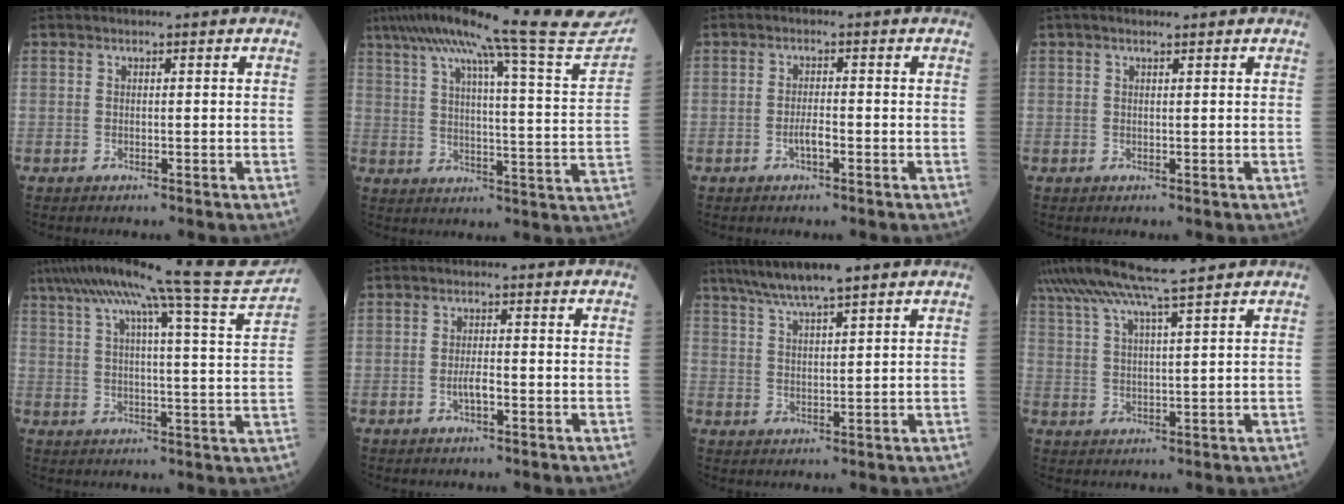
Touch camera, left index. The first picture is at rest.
{"total": 26.9, "force": [23.3, -0.2, 13.4], "torque": [-0.215, -0.046, 0.297]}
{"total": 2.0, "force": [-0.9, 0.4, 1.8], "torque": [-0.033, 0.002, -0.016]}
{"total": 2.0, "force": [1.5, 0.2, 1.3], "torque": [-0.025, 0.019, 0.023]}
{"total": 19.6, "force": [16.8, -1.9, 9.9], "torque": [-0.169, -0.024, 0.224]}
{"total": 2.1, "force": [-0.8, 0.4, 1.9], "torque": [-0.036, 0.001, -0.013]}
{"total": 8.3, "force": [6.5, 0.5, 5.1], "torque": [-0.093, 0.026, 0.113]}
{"total": 11.6, "force": [9.6, -1.1, 6.4], "torque": [-0.119, 0.033, 0.156]}